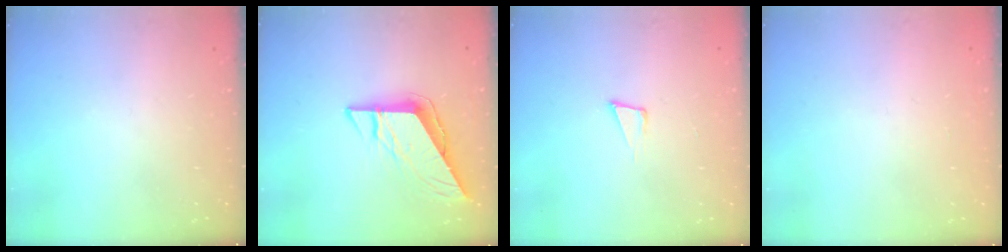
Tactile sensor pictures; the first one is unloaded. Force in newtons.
{"total": 8.8, "press": 8.7, "slide": 0.8}
{"total": 4.1, "press": 2.6, "slide": 3.2}
{"total": 0.9, "press": 0.9, "slide": 0.0}